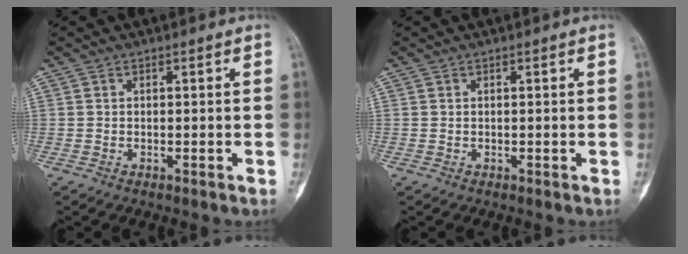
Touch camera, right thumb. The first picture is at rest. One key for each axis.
{"total": 0.0}